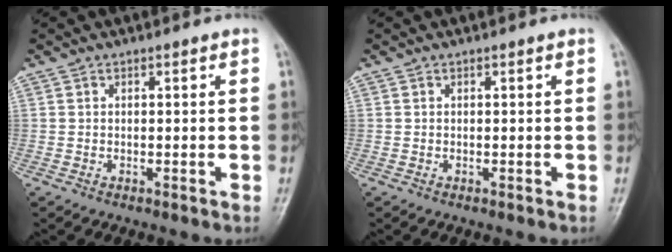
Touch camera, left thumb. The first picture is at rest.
{"total": 0.0}